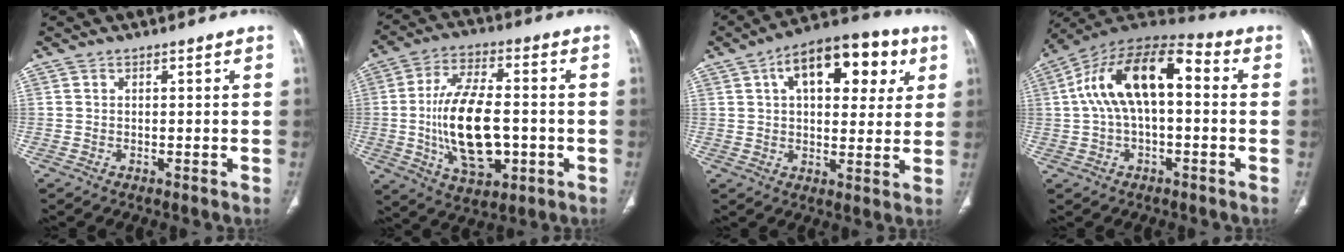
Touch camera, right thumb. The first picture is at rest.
{"total": 17.5, "force": [-2.1, 8.7, 15.0], "torque": [-0.263, 0.008, -0.029]}
{"total": 18.4, "force": [6.8, 9.6, 14.1], "torque": [-0.161, 0.008, 0.095]}
{"total": 17.1, "force": [1.9, 8.5, 14.7], "torque": [-0.255, 0.051, 0.024]}